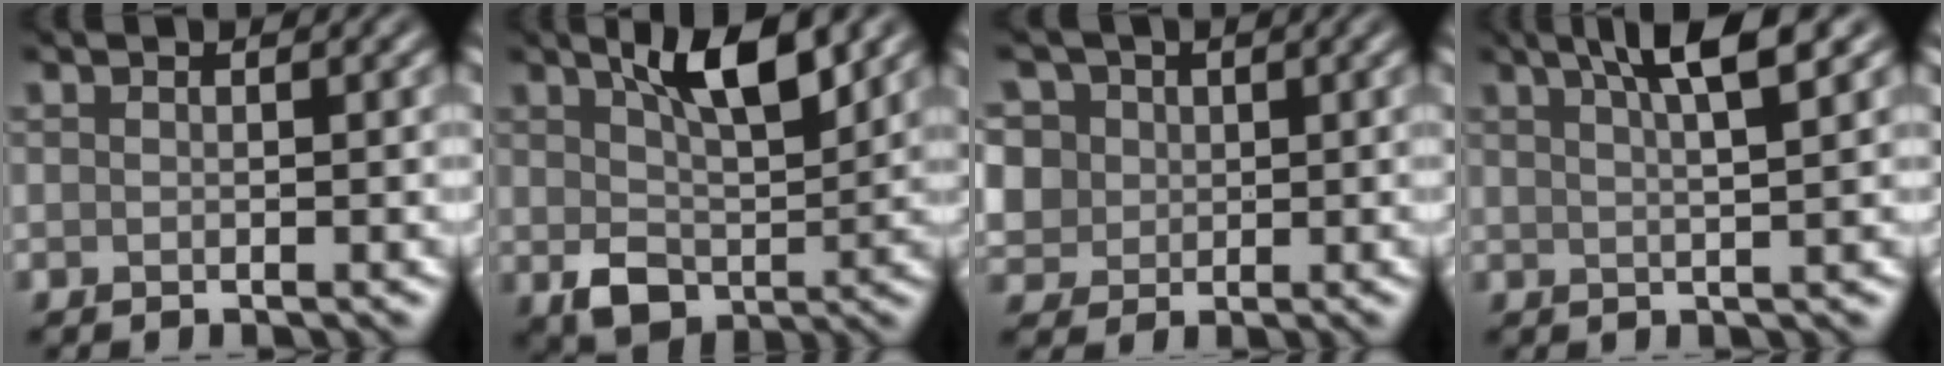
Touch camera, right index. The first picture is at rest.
{"total": 6.6, "force": [2.2, 3.4, 5.2], "torque": [-0.089, -0.002, 0.038]}
{"total": 8.2, "force": [3.4, 6.4, 3.7], "torque": [-0.084, 0.023, 0.042]}
{"total": 5.2, "force": [3.0, 1.0, 4.1], "torque": [-0.049, 0.018, 0.040]}